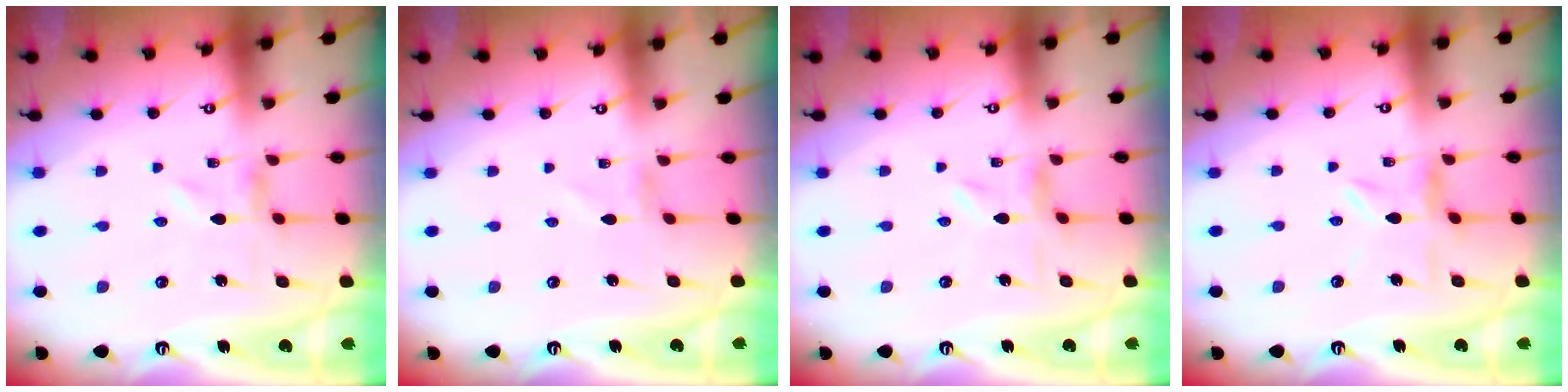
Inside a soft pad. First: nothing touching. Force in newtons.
{"total": 0.0}
{"total": 0.8, "press": 0.8, "slide": 0.2}
{"total": 3.8, "press": 3.8, "slide": 0.3}